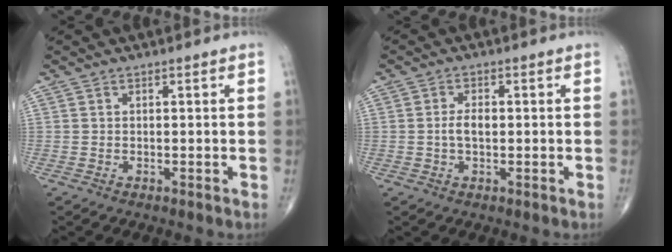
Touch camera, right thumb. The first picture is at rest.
{"total": 2.9, "force": [-0.1, 1.5, 2.5], "torque": [-0.048, 0.006, -0.006]}